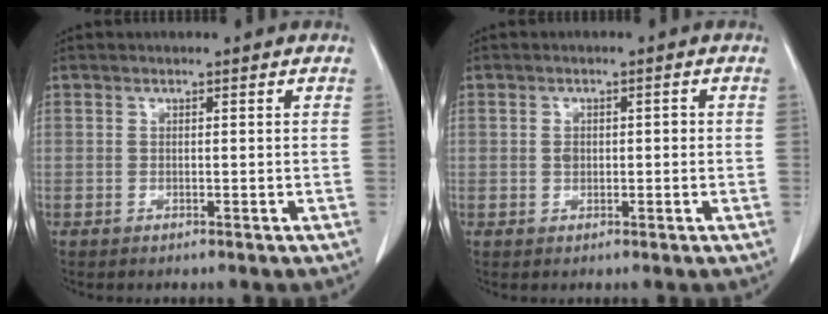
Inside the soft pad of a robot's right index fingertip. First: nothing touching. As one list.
[{"total": 1.9, "force": [0.0, 1.4, 1.3], "torque": [-0.023, 0.009, 0.002]}]